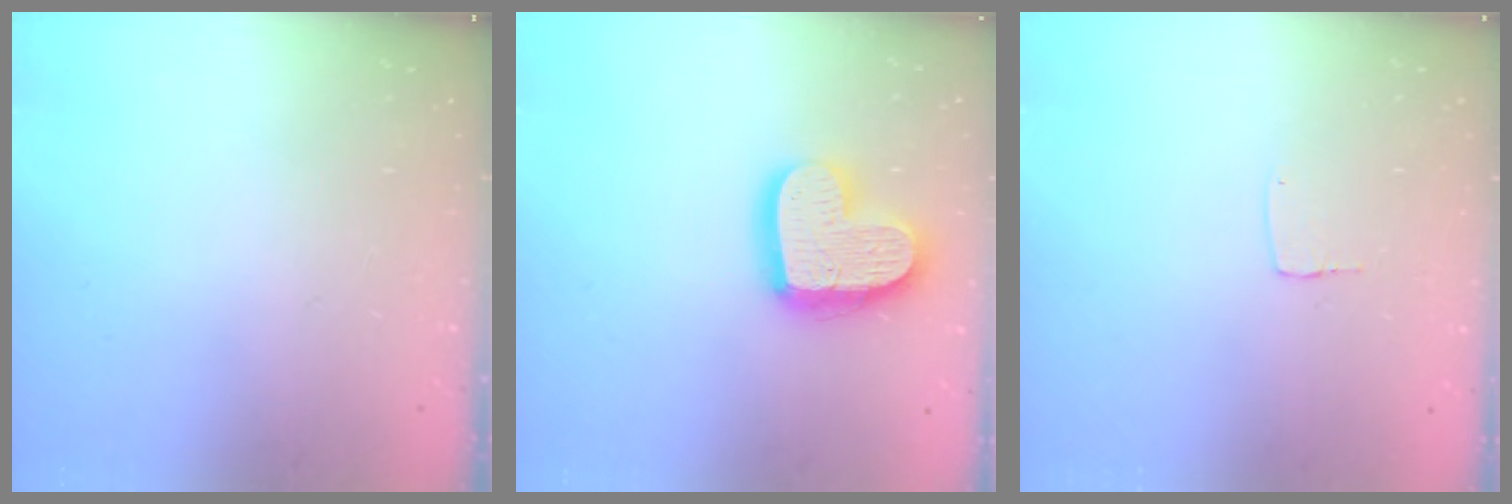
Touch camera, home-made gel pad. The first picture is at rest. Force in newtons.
{"total": 16.4, "press": 16.4, "slide": 1.0}
{"total": 3.7, "press": 3.7, "slide": 0.1}